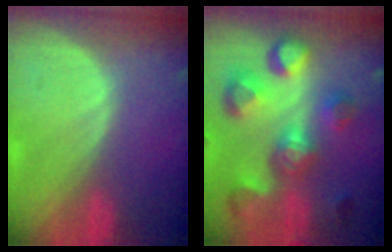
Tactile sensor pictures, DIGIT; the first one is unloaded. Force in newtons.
{"total": 11.1, "press": 10.0, "slide": 4.8}